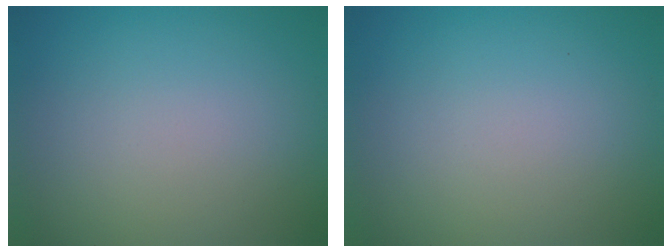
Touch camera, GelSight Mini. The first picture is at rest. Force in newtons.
{"total": 0.0}